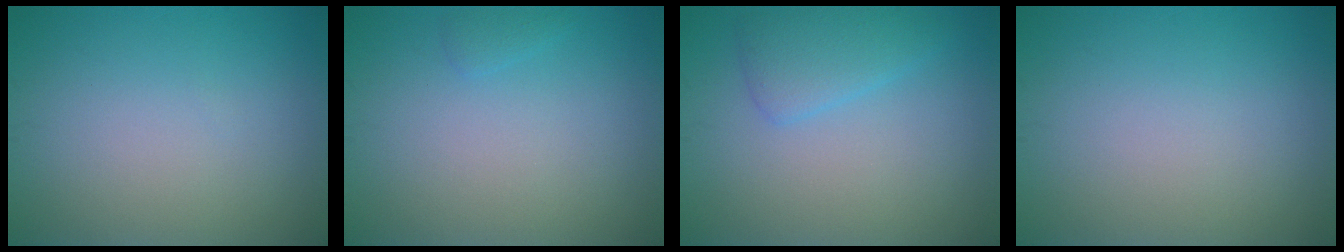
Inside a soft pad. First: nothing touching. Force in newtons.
{"total": 0.7, "press": 0.7, "slide": 0.1}
{"total": 2.7, "press": 2.6, "slide": 0.3}
{"total": 0.0}